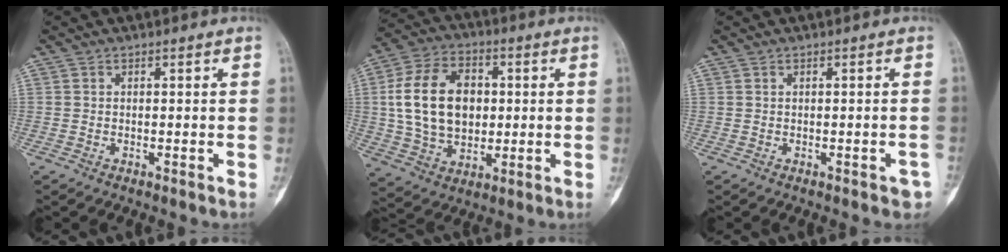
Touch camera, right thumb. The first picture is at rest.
{"total": 16.9, "force": [1.8, 11.8, 11.9], "torque": [-0.186, 0.010, 0.034]}
{"total": 2.0, "force": [-1.0, 0.9, 1.5], "torque": [-0.012, 0.011, -0.006]}